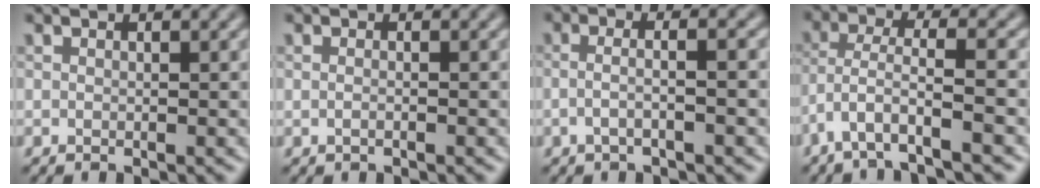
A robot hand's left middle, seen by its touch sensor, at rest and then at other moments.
{"total": 0.6, "force": [-0.2, 0.2, 0.5], "torque": [-0.013, -0.003, -0.007]}
{"total": 3.2, "force": [-0.5, 1.0, 3.0], "torque": [-0.037, 0.006, -0.018]}
{"total": 4.7, "force": [-2.8, 0.7, 3.7], "torque": [-0.076, -0.001, -0.058]}